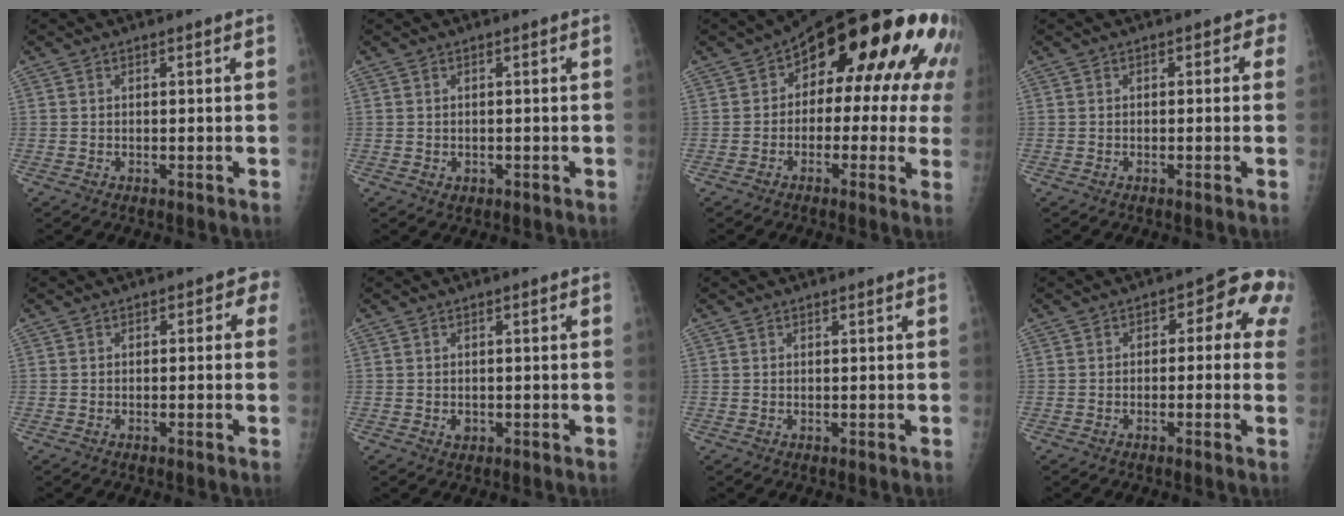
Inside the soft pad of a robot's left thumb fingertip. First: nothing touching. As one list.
[{"total": 1.5, "force": [-0.5, 1.2, 0.6], "torque": [0.000, 0.003, -0.004]}, {"total": 20.5, "force": [4.8, 10.4, 17.0], "torque": [-0.184, 0.036, 0.050]}, {"total": 2.3, "force": [0.0, 1.5, 1.7], "torque": [0.005, 0.009, -0.014]}, {"total": 2.7, "force": [-0.1, 1.8, 2.1], "torque": [0.003, 0.015, -0.016]}, {"total": 1.6, "force": [-0.5, 1.3, 0.9], "torque": [-0.003, 0.004, -0.007]}, {"total": 0.0}, {"total": 8.7, "force": [0.9, 4.8, 7.2], "torque": [-0.040, 0.035, -0.003]}]